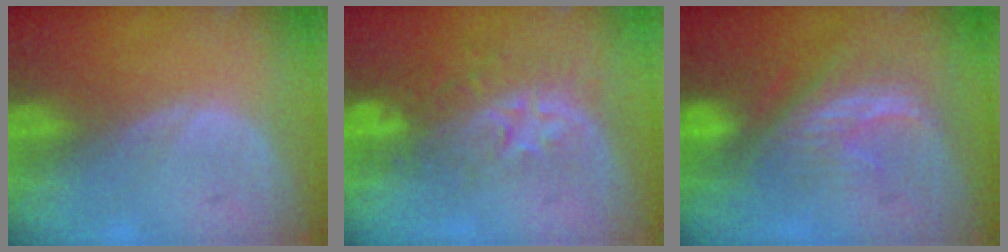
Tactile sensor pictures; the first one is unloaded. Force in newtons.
{"total": 8.7, "press": 7.2, "slide": 5.0}
{"total": 7.9, "press": 7.2, "slide": 3.4}